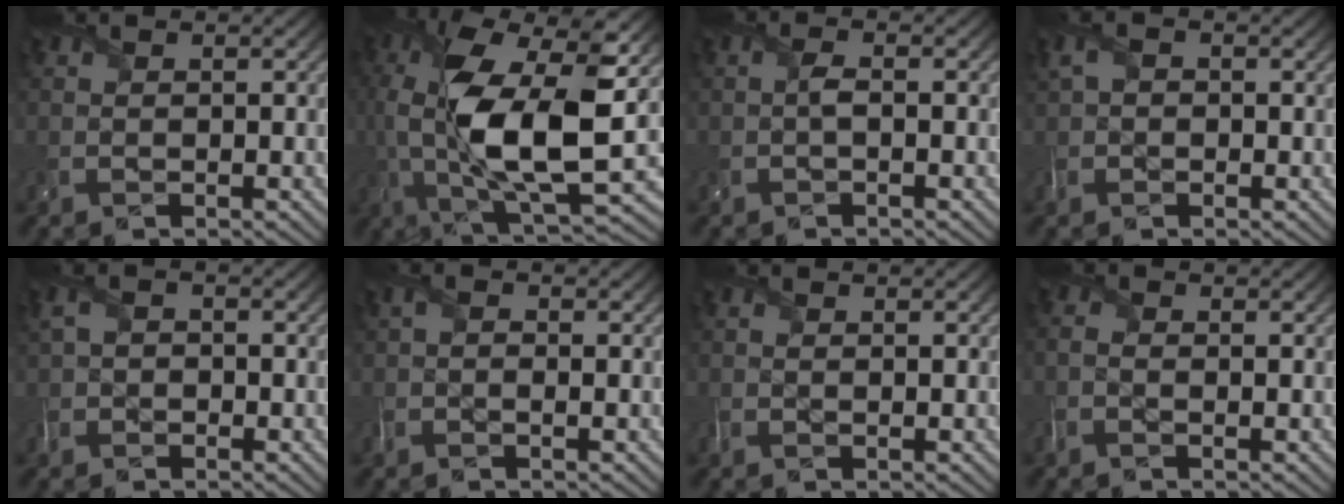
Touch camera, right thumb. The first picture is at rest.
{"total": 15.9, "force": [0.3, 6.7, 14.4], "torque": [-0.304, -0.005, 0.007]}
{"total": 1.3, "force": [-0.3, 0.3, 1.2], "torque": [-0.025, 0.004, -0.008]}
{"total": 2.7, "force": [0.5, 1.8, 1.9], "torque": [-0.048, 0.004, 0.005]}
{"total": 2.7, "force": [0.0, 2.0, 1.8], "torque": [-0.051, 0.001, -0.006]}
{"total": 1.8, "force": [0.0, 1.0, 1.5], "torque": [-0.036, 0.001, -0.005]}
{"total": 1.1, "force": [0.3, 0.6, 0.8], "torque": [-0.020, -0.002, 0.005]}
{"total": 1.5, "force": [-0.5, 0.8, 1.2], "torque": [-0.036, -0.001, -0.017]}